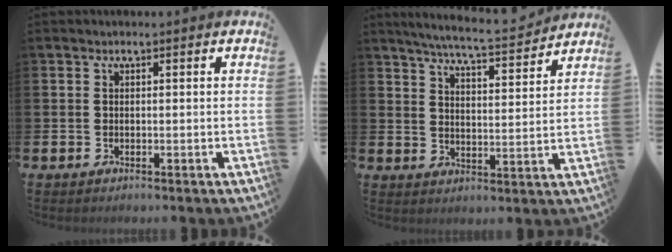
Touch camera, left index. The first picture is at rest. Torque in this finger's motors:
{"motor_torque": [0.97, -1.17, 0.20, 0.11]}